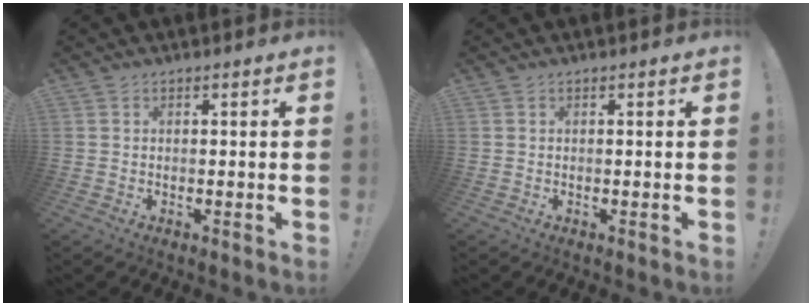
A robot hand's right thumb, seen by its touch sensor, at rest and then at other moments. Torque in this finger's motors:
{"motor_torque": [0.00, 0.00, 0.08, -0.08, 0.05]}